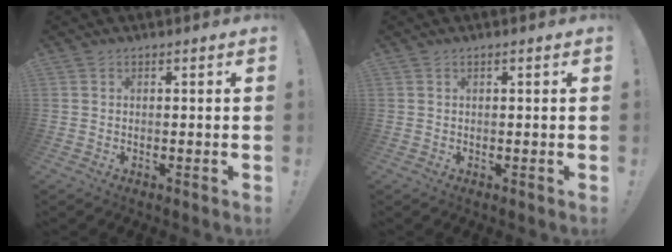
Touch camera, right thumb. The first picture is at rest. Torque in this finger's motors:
{"motor_torque": [0.01, -0.07, -0.06, 0.19, 0.07]}